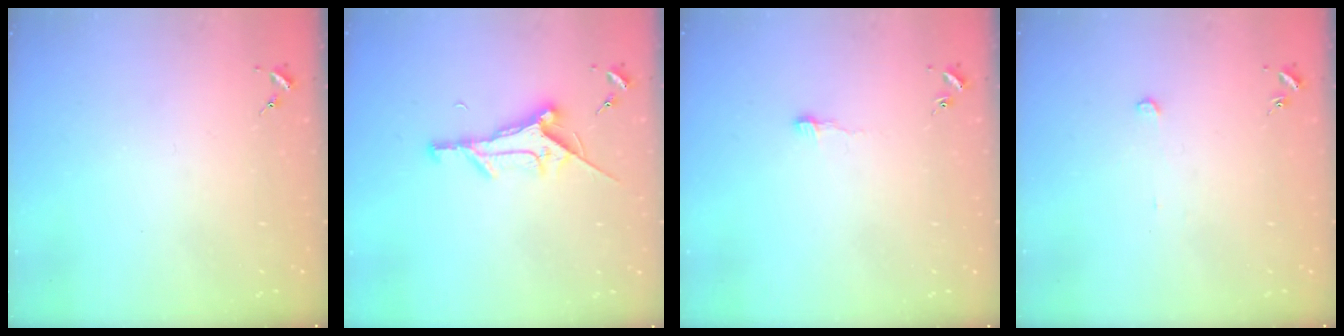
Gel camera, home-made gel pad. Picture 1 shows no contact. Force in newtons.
{"total": 11.6, "press": 11.6, "slide": 1.2}
{"total": 3.0, "press": 3.0, "slide": 0.3}
{"total": 2.4, "press": 2.4, "slide": 0.2}